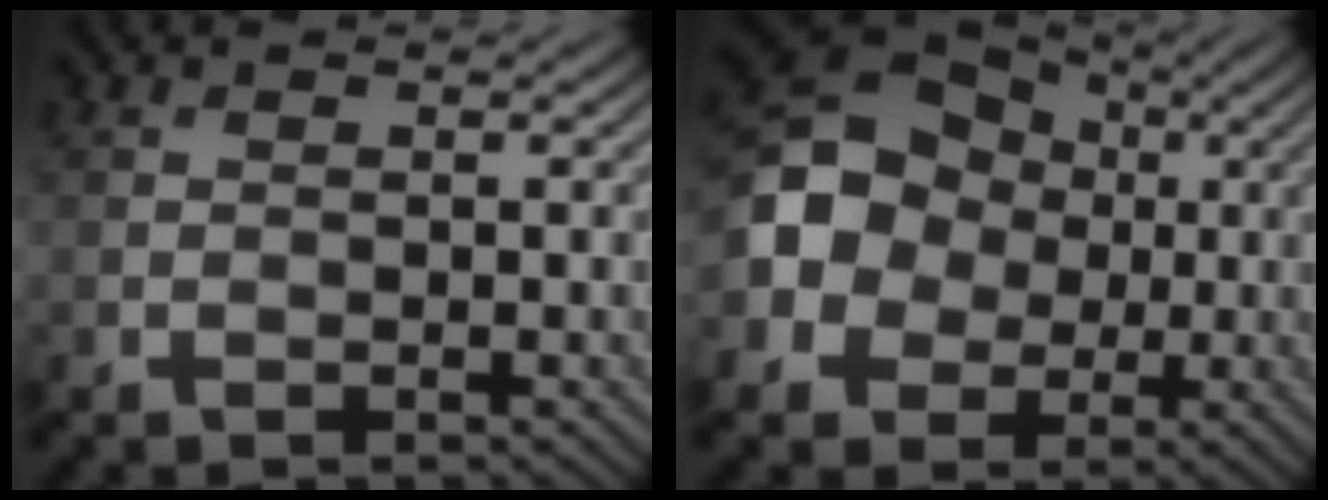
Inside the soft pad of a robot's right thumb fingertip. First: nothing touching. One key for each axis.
{"total": 12.8, "fx": -0.5, "fy": 10.9, "fz": 6.9, "tx": -0.155, "ty": 0.002, "tz": -0.033}